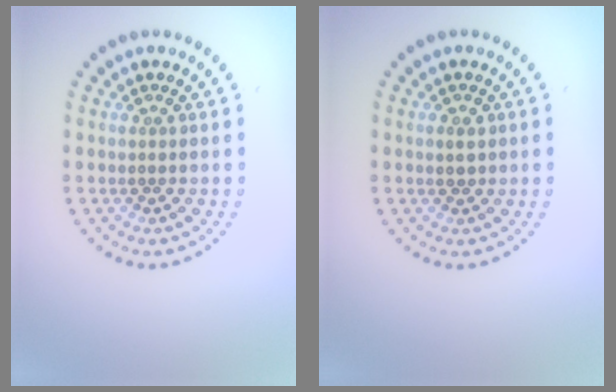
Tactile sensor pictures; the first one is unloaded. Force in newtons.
{"total": 1.2, "press": 1.1, "slide": 0.5}